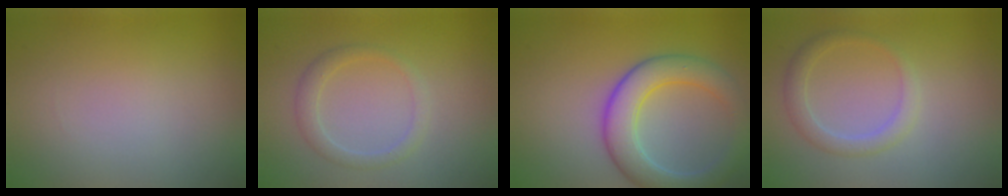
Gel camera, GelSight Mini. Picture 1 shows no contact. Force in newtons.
{"total": 1.8, "press": 1.8, "slide": 0.1}
{"total": 5.8, "press": 5.7, "slide": 0.3}
{"total": 2.0, "press": 2.0, "slide": 0.0}